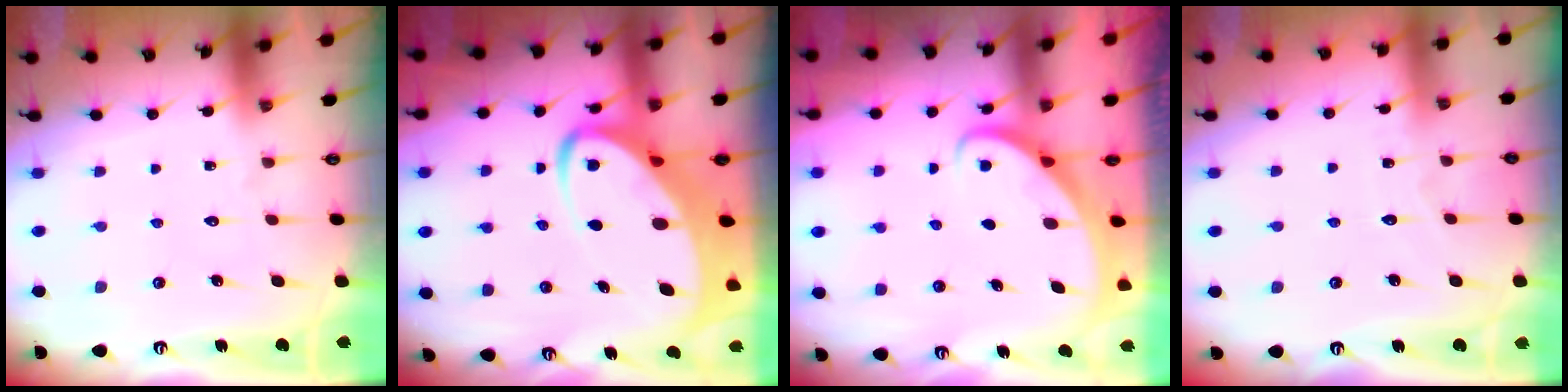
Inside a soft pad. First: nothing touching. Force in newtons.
{"total": 7.4, "press": 7.3, "slide": 0.8}
{"total": 2.6, "press": 2.6, "slide": 0.2}
{"total": 2.9, "press": 2.9, "slide": 0.3}